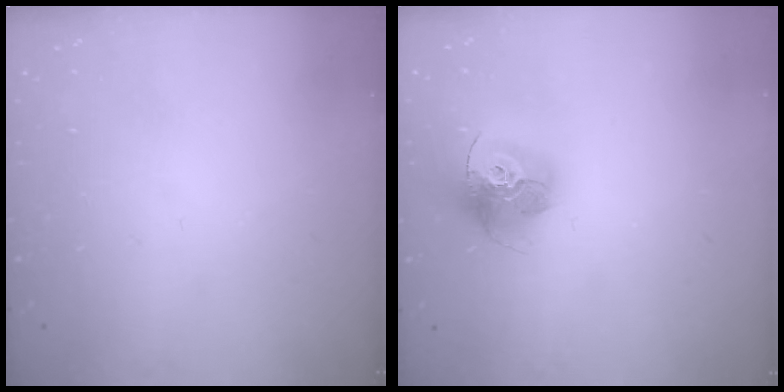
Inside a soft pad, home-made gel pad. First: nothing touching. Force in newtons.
{"total": 15.8, "press": 15.7, "slide": 1.6}